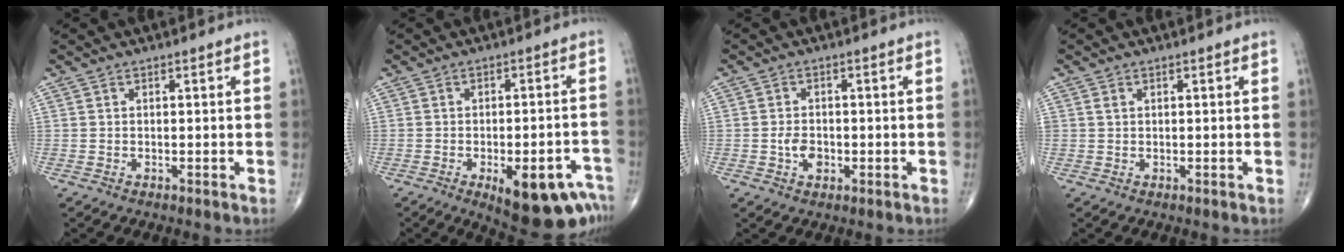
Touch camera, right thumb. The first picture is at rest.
{"total": 14.5, "force": [-7.8, 5.6, 10.9], "torque": [-0.089, 0.035, -0.092]}
{"total": 3.3, "force": [-0.8, 2.3, 2.3], "torque": [-0.034, 0.004, -0.014]}
{"total": 0.8, "force": [0.3, 0.7, 0.4], "torque": [-0.003, 0.000, 0.005]}